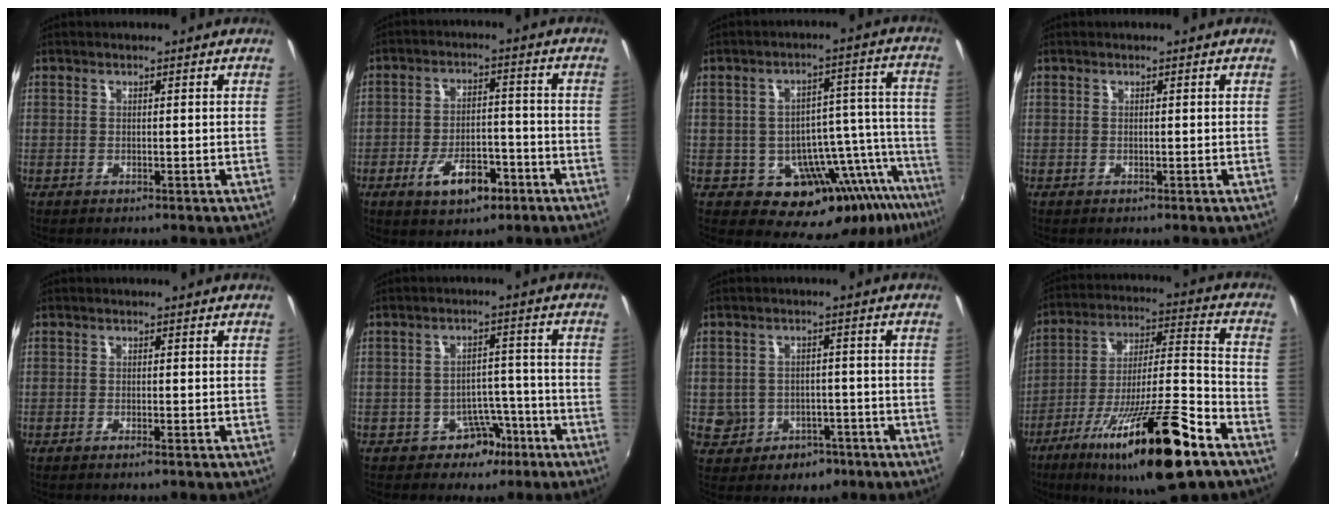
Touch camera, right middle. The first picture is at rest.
{"total": 8.4, "force": [-4.1, 3.9, 6.2], "torque": [-0.121, 0.001, -0.058]}
{"total": 14.3, "force": [-8.6, 7.9, 8.3], "torque": [-0.101, 0.010, -0.105]}
{"total": 0.0}
{"total": 0.9, "force": [-0.7, -0.2, 0.6], "torque": [-0.010, -0.001, -0.014]}
{"total": 4.9, "force": [-3.0, 3.6, 1.6], "torque": [-0.028, 0.019, -0.034]}
{"total": 7.7, "force": [-2.7, 6.9, 2.2], "torque": [-0.065, 0.020, -0.020]}
{"total": 23.4, "force": [-13.7, 3.7, 18.6], "torque": [-0.322, -0.033, -0.230]}